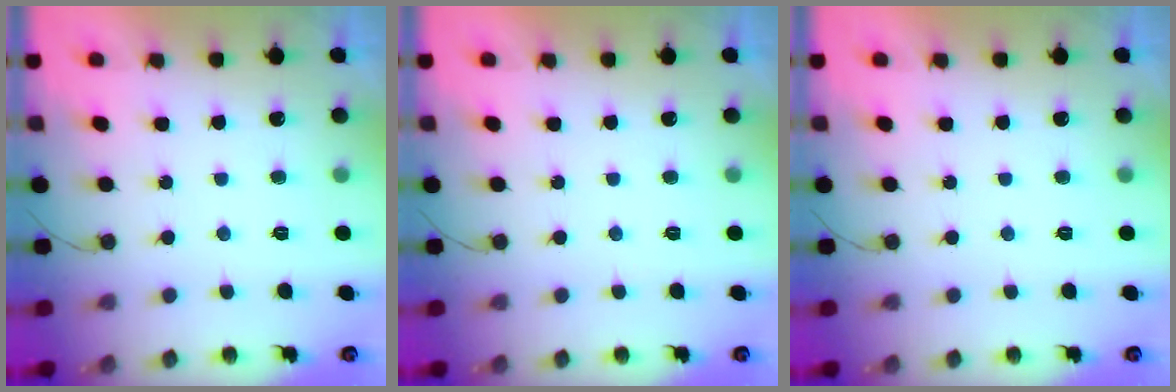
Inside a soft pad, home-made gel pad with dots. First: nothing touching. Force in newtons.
{"total": 0.0}
{"total": 0.0}